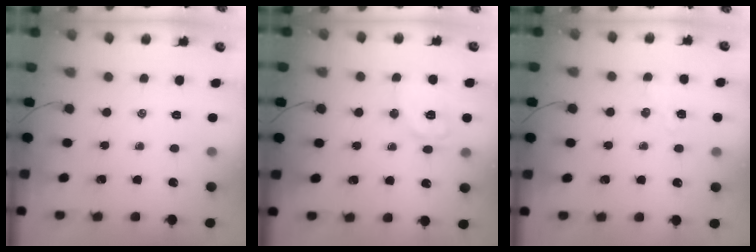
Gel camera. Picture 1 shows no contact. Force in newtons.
{"total": 10.9, "press": 10.8, "slide": 1.1}
{"total": 4.3, "press": 4.1, "slide": 1.1}